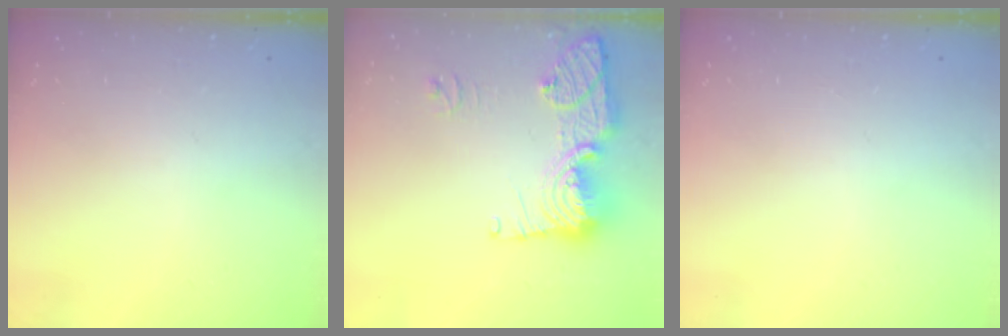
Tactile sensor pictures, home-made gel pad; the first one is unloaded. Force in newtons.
{"total": 15.6, "press": 15.6, "slide": 1.3}
{"total": 0.0}